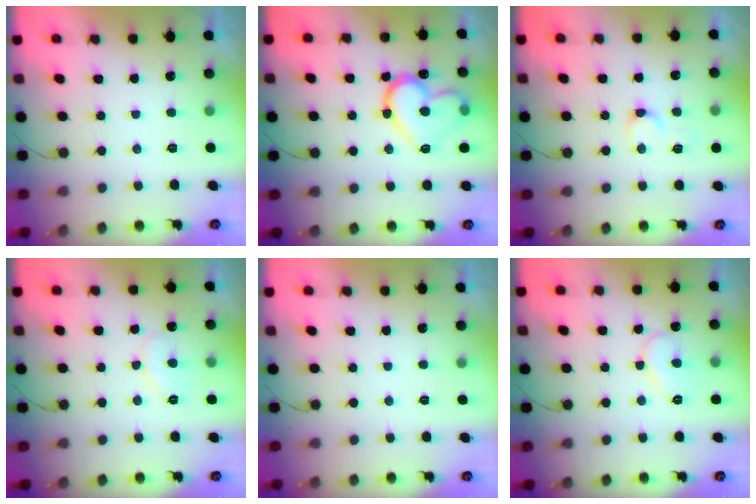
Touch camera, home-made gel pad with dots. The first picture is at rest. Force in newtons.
{"total": 16.4, "press": 16.3, "slide": 1.9}
{"total": 3.9, "press": 3.9, "slide": 0.4}
{"total": 7.1, "press": 7.0, "slide": 0.7}
{"total": 0.0}
{"total": 8.2, "press": 8.1, "slide": 0.8}